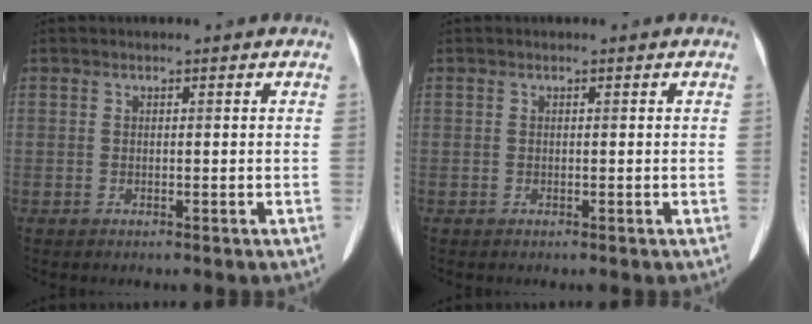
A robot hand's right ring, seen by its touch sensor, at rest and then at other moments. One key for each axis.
{"total": 0.0}